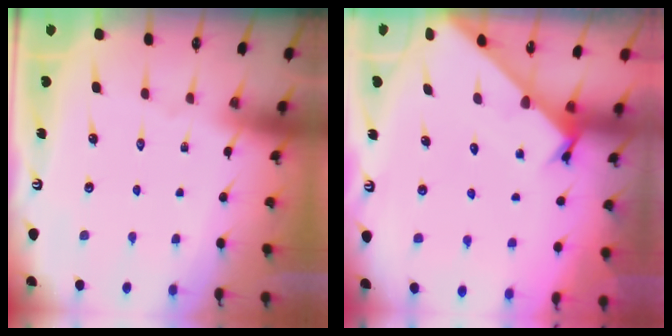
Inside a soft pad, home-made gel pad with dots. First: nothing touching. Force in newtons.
{"total": 2.4, "press": 2.4, "slide": 0.3}